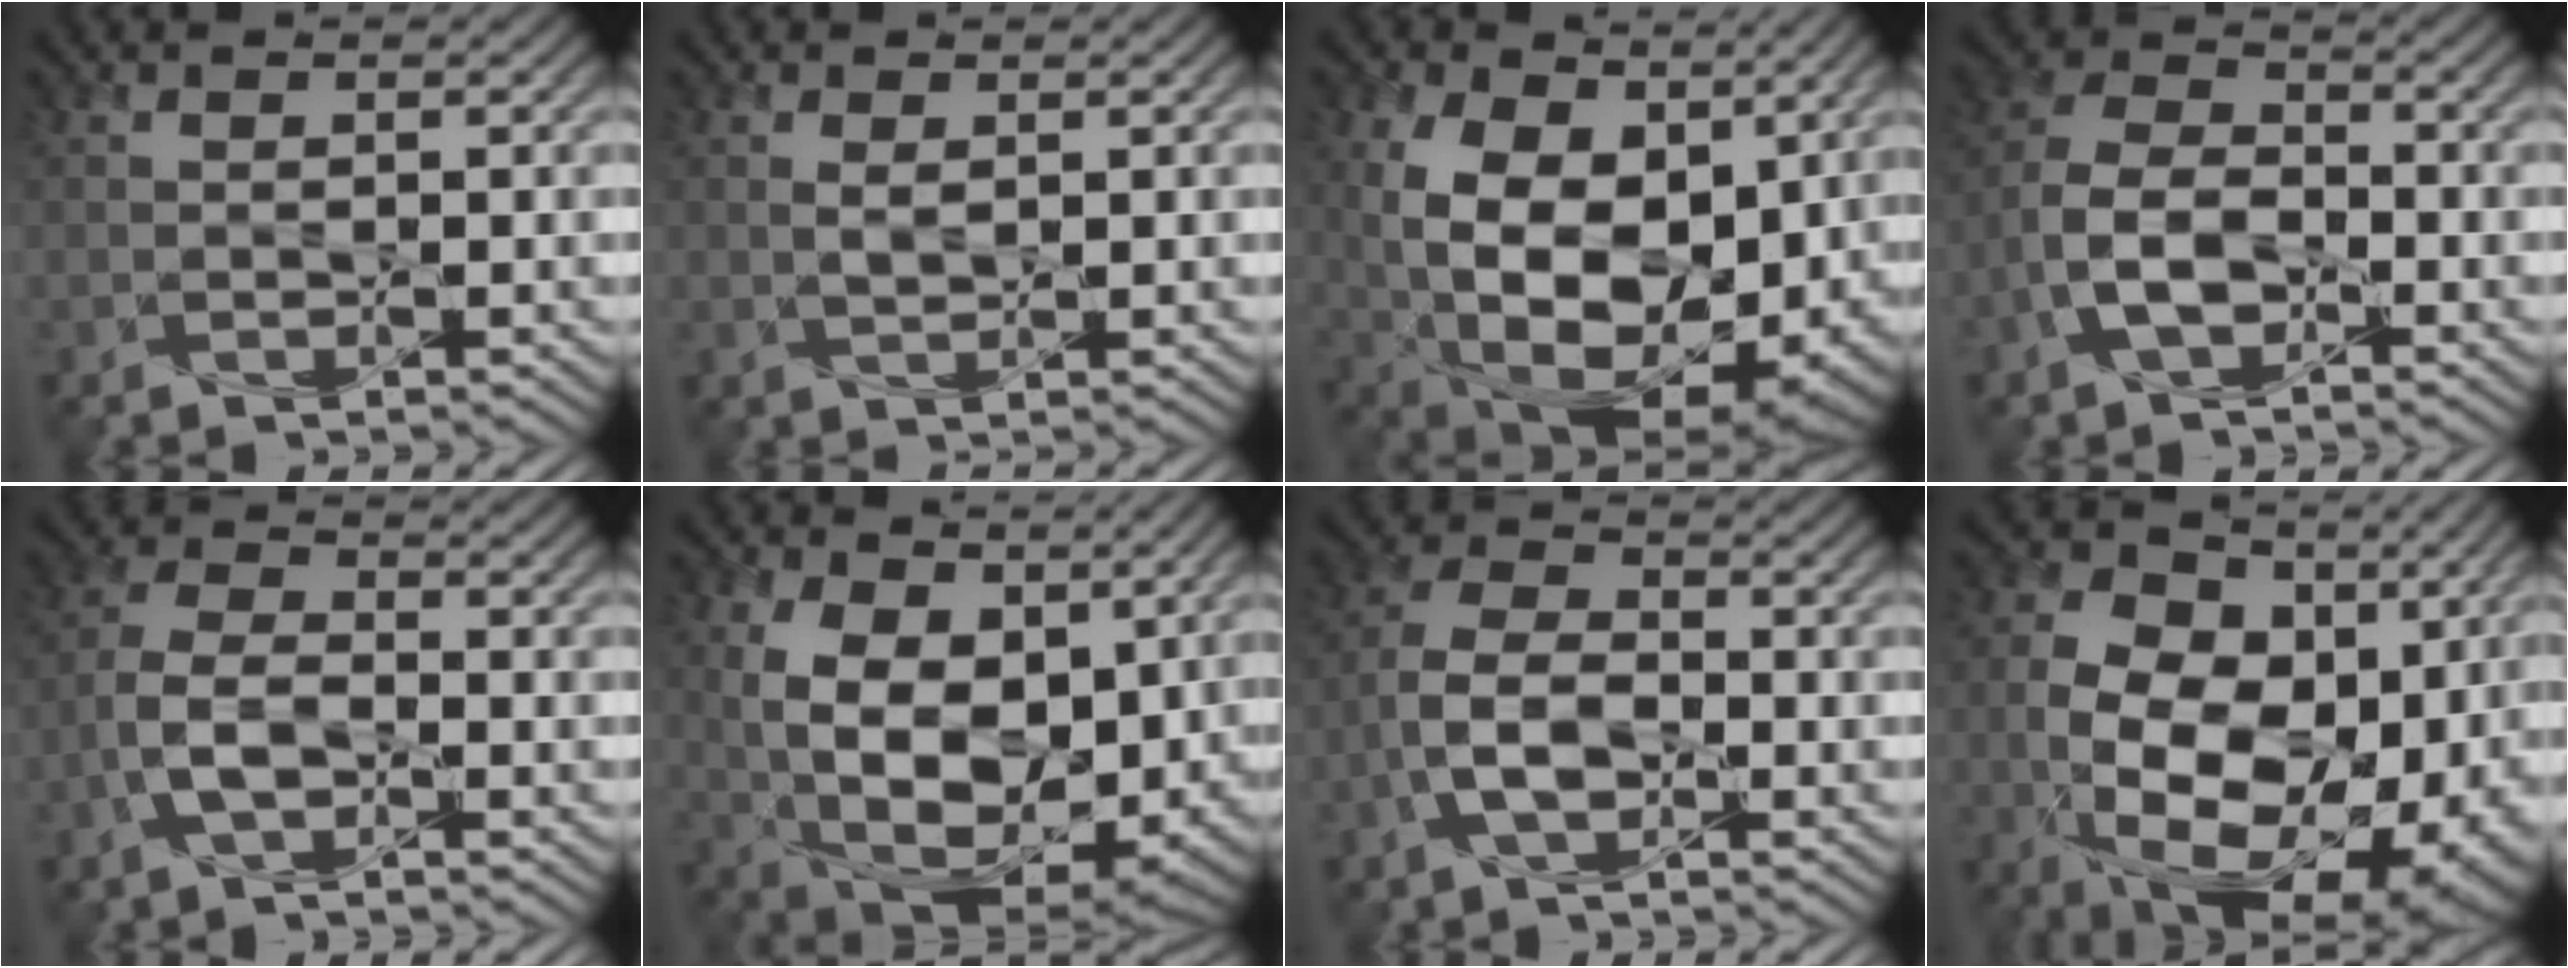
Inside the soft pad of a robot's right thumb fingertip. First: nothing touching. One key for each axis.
{"total": 1.2, "fx": 0.3, "fy": 0.4, "fz": 1.1, "tx": -0.024, "ty": -0.001, "tz": 0.008}
{"total": 18.1, "fx": 0.6, "fy": 12.3, "fz": 13.3, "tx": -0.240, "ty": -0.039, "tz": 0.041}
{"total": 7.3, "fx": -3.5, "fy": 4.1, "fz": 4.9, "tx": -0.112, "ty": 0.006, "tz": -0.081}
{"total": 5.6, "fx": -2.8, "fy": 2.7, "fz": 4.0, "tx": -0.096, "ty": 0.006, "tz": -0.066}
{"total": 14.7, "fx": 1.7, "fy": 9.5, "fz": 11.2, "tx": -0.217, "ty": -0.026, "tz": 0.042}
{"total": 6.8, "fx": -2.9, "fy": 3.6, "fz": 4.9, "tx": -0.112, "ty": 0.009, "tz": -0.070}
{"total": 19.0, "fx": -2.6, "fy": 12.8, "fz": 13.8, "tx": -0.243, "ty": -0.043, "tz": -0.015}